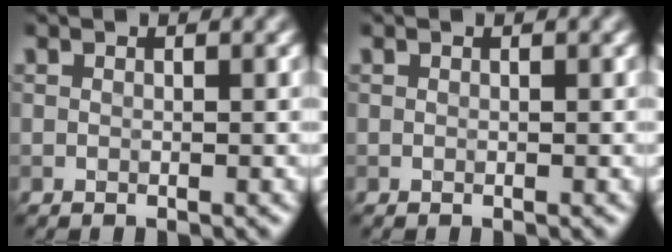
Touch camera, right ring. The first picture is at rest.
{"total": 0.0}